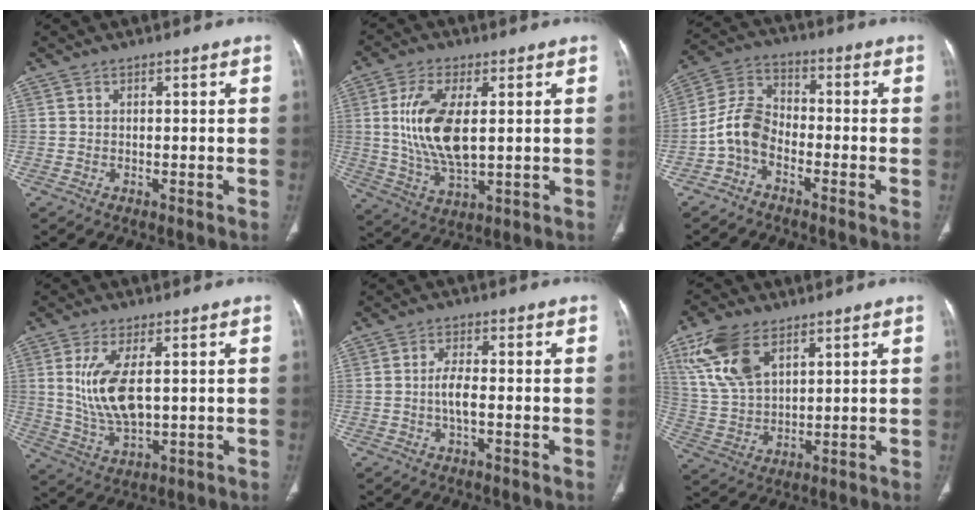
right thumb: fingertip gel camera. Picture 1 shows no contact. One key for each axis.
{"total": 13.3, "fx": 1.8, "fy": 6.2, "fz": 11.6, "tx": -0.232, "ty": -0.014, "tz": 0.042}
{"total": 7.6, "fx": -3.2, "fy": 4.8, "fz": 4.9, "tx": -0.094, "ty": 0.037, "tz": -0.079}
{"total": 10.4, "fx": 1.7, "fy": 4.8, "fz": 9.1, "tx": -0.186, "ty": -0.016, "tz": 0.045}
{"total": 3.4, "fx": -0.7, "fy": 1.1, "fz": 3.2, "tx": -0.067, "ty": 0.006, "tz": -0.017}
{"total": 12.4, "fx": 6.5, "fy": 6.8, "fz": 8.1, "tx": -0.157, "ty": -0.014, "tz": 0.136}